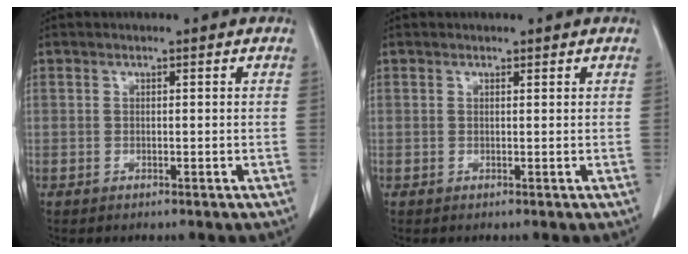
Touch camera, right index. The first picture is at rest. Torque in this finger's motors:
{"motor_torque": [0.06, 0.11, 0.04, 0.02]}